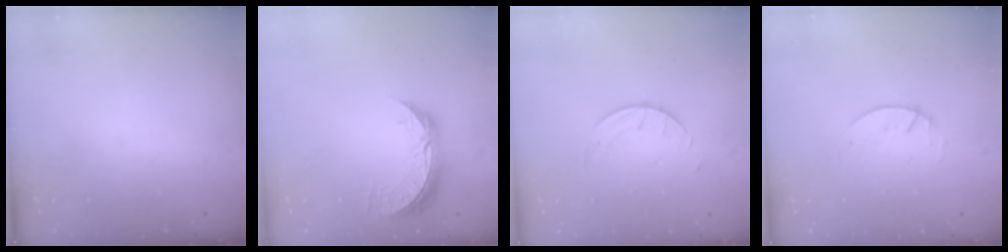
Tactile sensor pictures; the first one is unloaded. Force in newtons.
{"total": 8.0, "press": 8.0, "slide": 0.7}
{"total": 2.6, "press": 2.6, "slide": 0.2}
{"total": 1.7, "press": 1.6, "slide": 0.2}